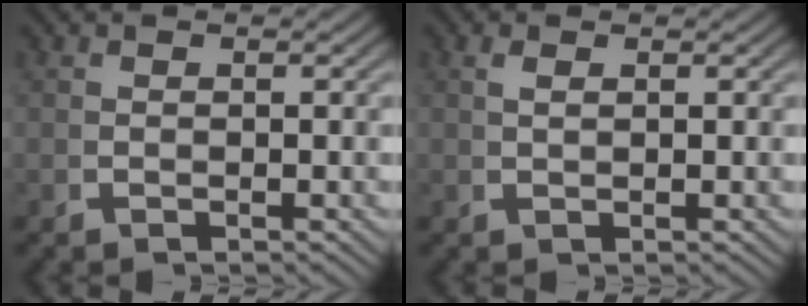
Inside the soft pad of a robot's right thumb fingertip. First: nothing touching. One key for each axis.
{"total": 0.9, "fx": 0.8, "fy": -0.1, "fz": 0.4, "tx": -0.003, "ty": 0.002, "tz": 0.019}